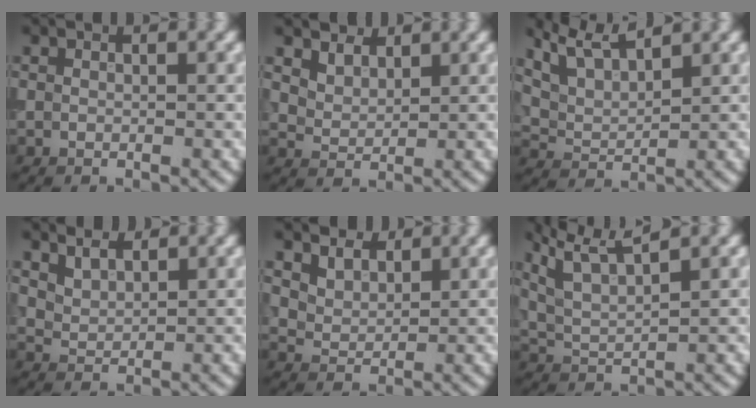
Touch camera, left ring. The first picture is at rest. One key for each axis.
{"total": 3.8, "fx": 2.9, "fy": 2.1, "fz": 1.4, "tx": -0.047, "ty": -0.010, "tz": 0.066}
{"total": 4.9, "fx": 4.1, "fy": 1.3, "fz": 2.2, "tx": -0.059, "ty": 0.015, "tz": 0.070}
{"total": 3.3, "fx": 2.6, "fy": 1.5, "fz": 1.2, "tx": -0.037, "ty": -0.002, "tz": 0.058}
{"total": 4.5, "fx": 3.3, "fy": 2.6, "fz": 1.7, "tx": -0.062, "ty": -0.009, "tz": 0.074}
{"total": 6.1, "fx": 4.4, "fy": 1.4, "fz": 3.9, "tx": -0.079, "ty": 0.027, "tz": 0.066}